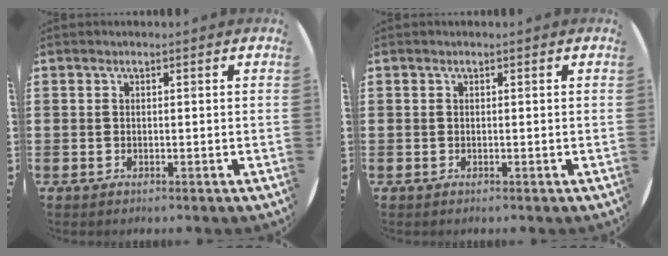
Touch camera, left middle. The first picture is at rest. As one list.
[{"total": 0.0}]